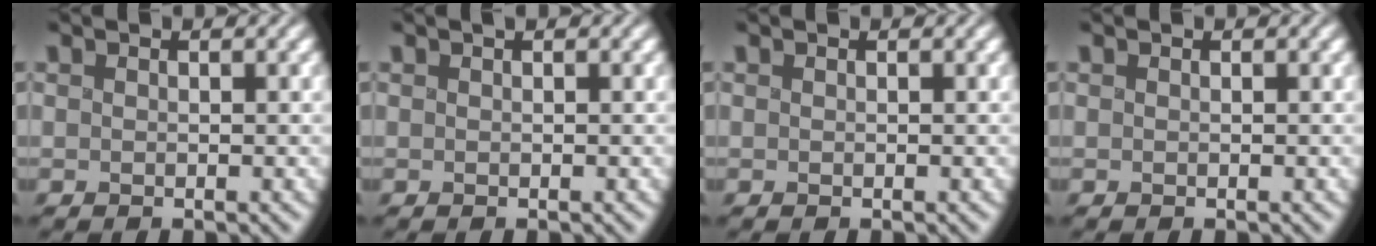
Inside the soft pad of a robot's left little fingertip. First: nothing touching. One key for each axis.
{"total": 0.0}
{"total": 0.0}
{"total": 0.0}